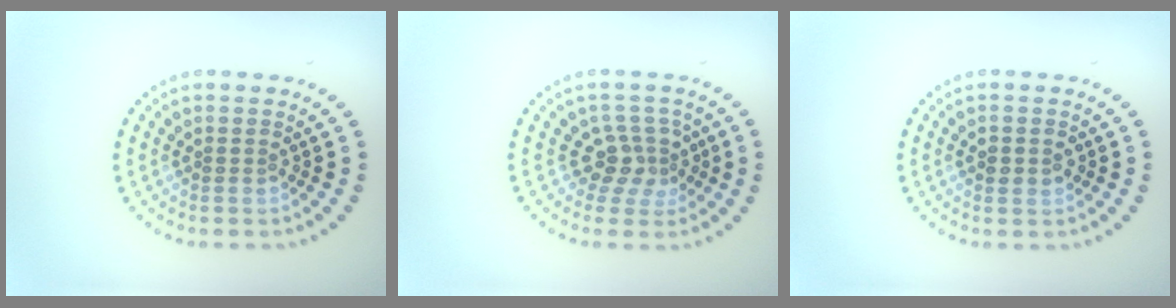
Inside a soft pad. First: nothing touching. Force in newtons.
{"total": 2.8, "press": 2.1, "slide": 1.8}
{"total": 1.8, "press": 1.8, "slide": 0.0}